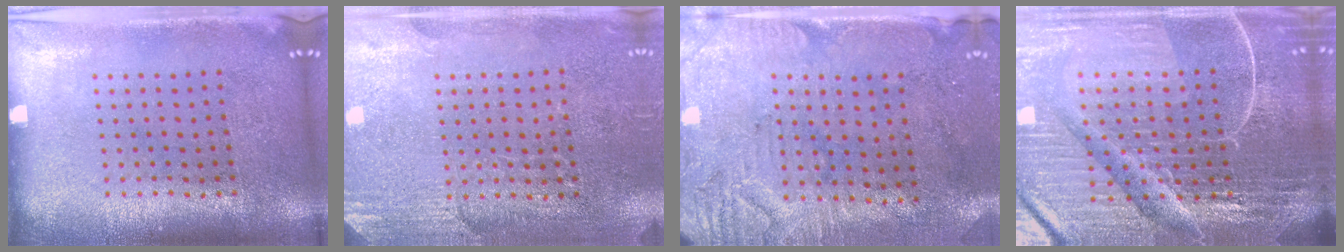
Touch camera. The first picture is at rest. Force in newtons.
{"total": 2.8, "press": 2.6, "slide": 1.0}
{"total": 3.1, "press": 2.5, "slide": 1.7}
{"total": 6.9, "press": 6.1, "slide": 3.3}